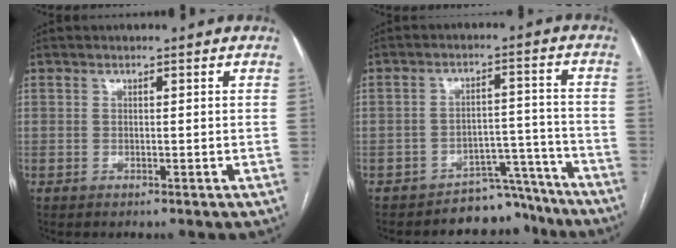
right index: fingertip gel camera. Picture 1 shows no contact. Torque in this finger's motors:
{"motor_torque": [-0.03, -0.02, 0.05, 0.00]}